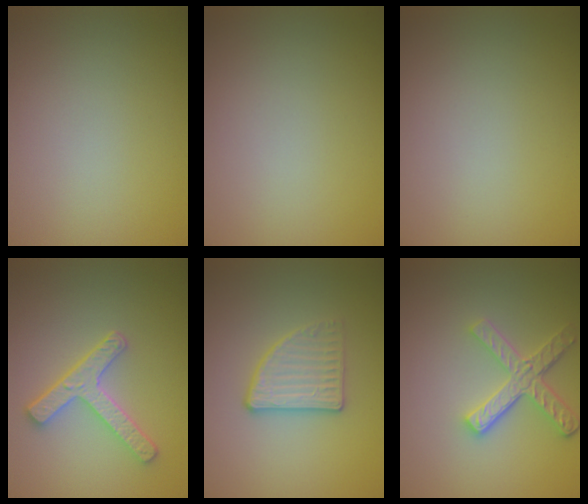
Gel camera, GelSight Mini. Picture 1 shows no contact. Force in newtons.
{"total": 0.0}
{"total": 0.0}
{"total": 3.4, "press": 3.0, "slide": 1.6}
{"total": 2.7, "press": 2.6, "slide": 0.8}
{"total": 3.9, "press": 3.2, "slide": 2.2}